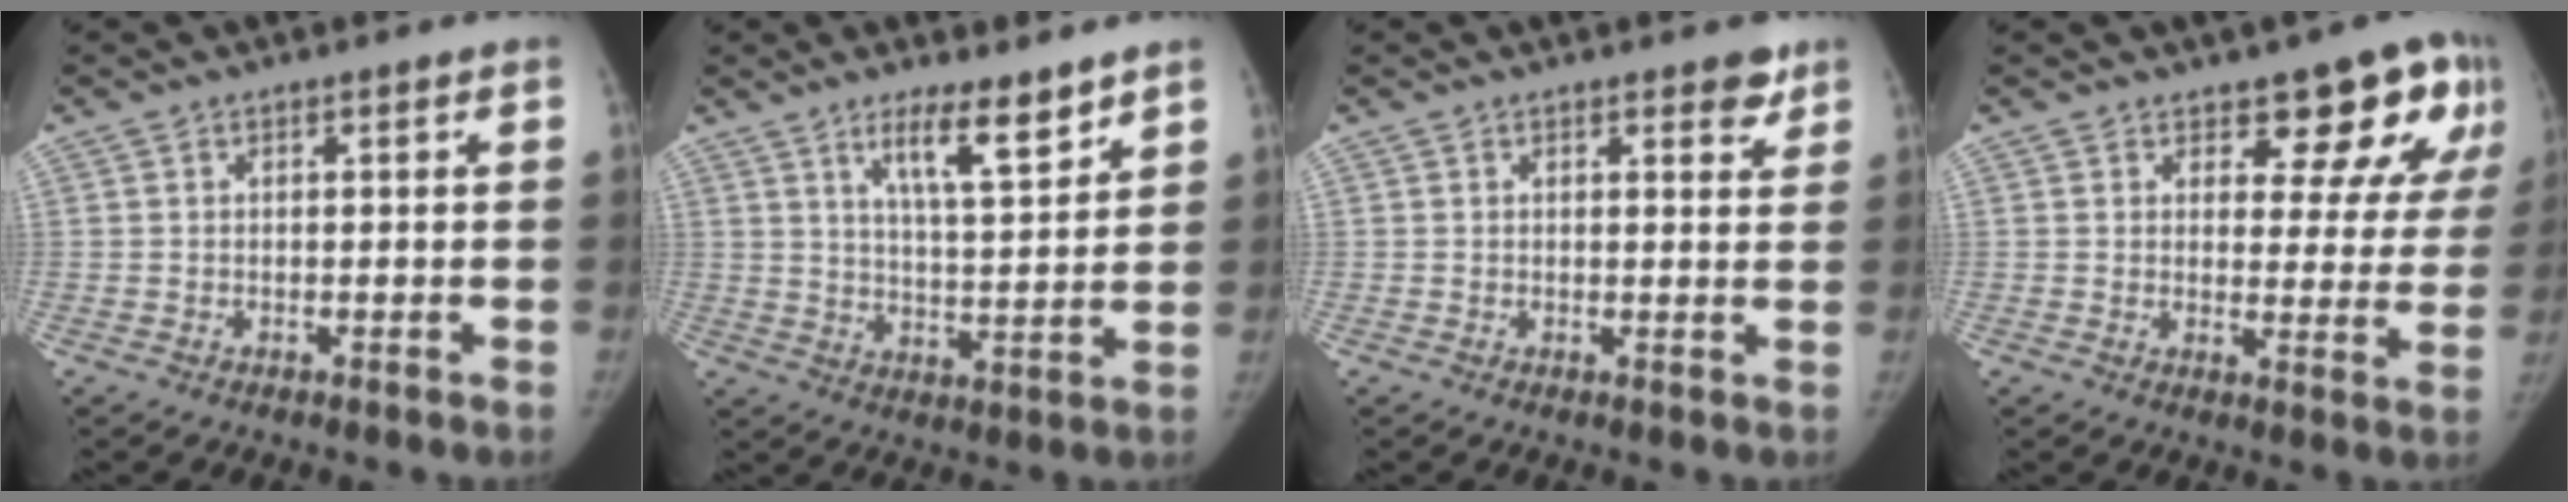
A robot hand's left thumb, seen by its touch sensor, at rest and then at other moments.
{"total": 9.1, "force": [6.3, 1.9, 6.2], "torque": [-0.091, -0.046, 0.109]}
{"total": 3.0, "force": [2.1, 1.3, 1.7], "torque": [-0.002, -0.011, 0.024]}
{"total": 11.5, "force": [7.6, 5.5, 6.6], "torque": [-0.027, -0.043, 0.084]}